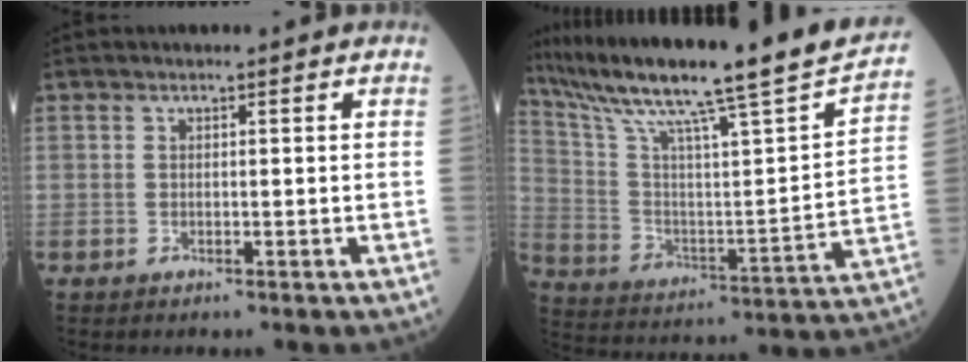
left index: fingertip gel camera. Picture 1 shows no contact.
{"total": 26.6, "force": [22.0, -0.4, 15.0], "torque": [-0.258, -0.031, 0.330]}